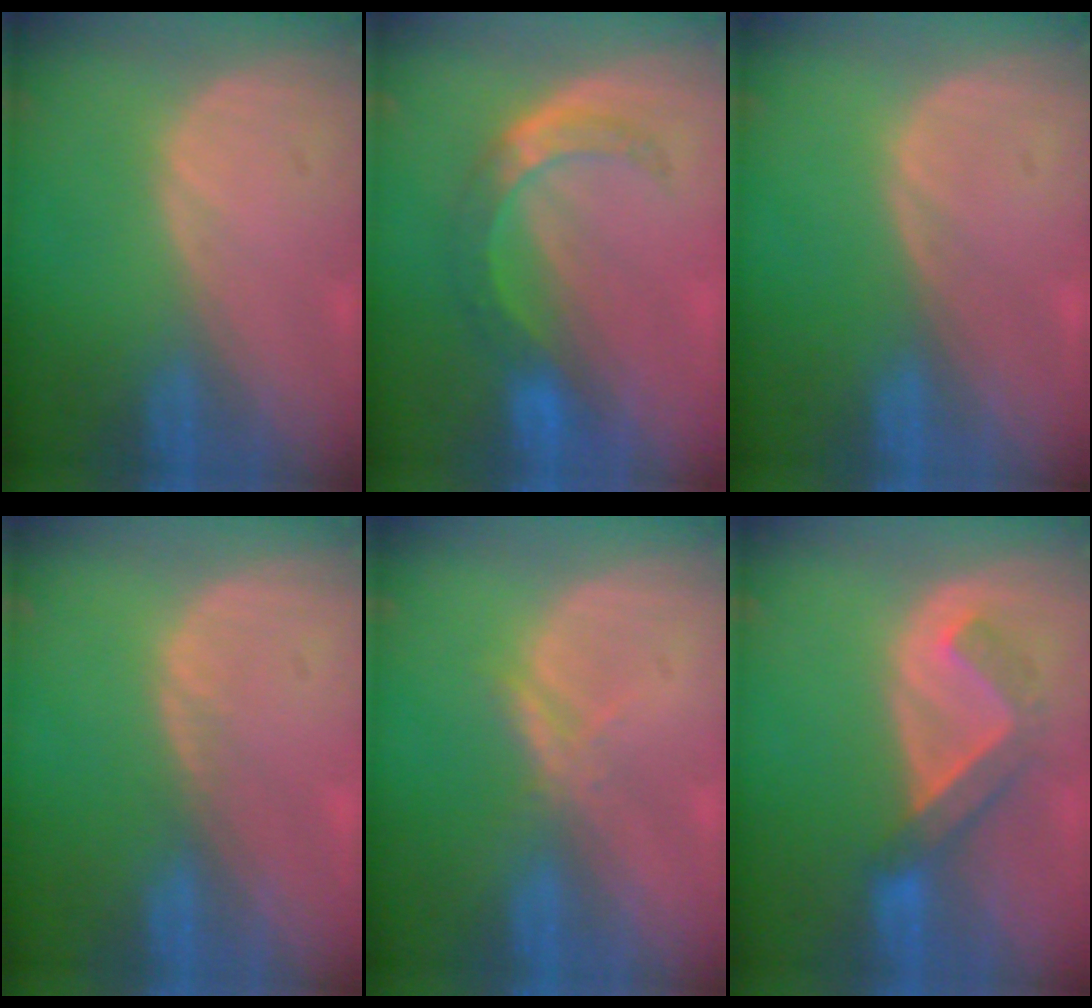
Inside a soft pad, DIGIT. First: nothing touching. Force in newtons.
{"total": 5.6, "press": 5.4, "slide": 1.2}
{"total": 0.0}
{"total": 0.5, "press": 0.5, "slide": 0.1}
{"total": 2.1, "press": 2.1, "slide": 0.2}
{"total": 5.0, "press": 4.9, "slide": 1.0}